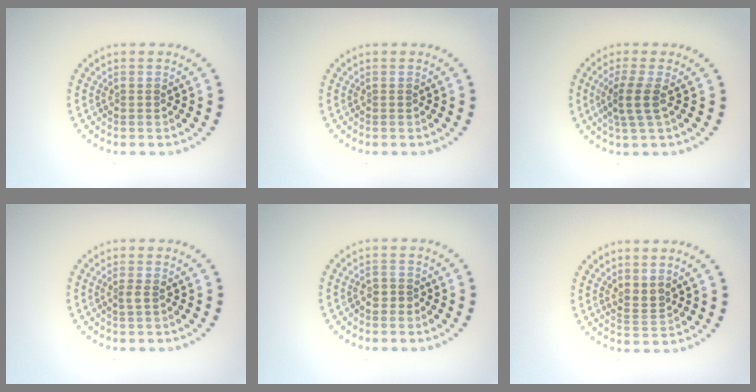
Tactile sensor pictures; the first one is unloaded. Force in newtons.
{"total": 0.0}
{"total": 2.6, "press": 2.0, "slide": 1.5}
{"total": 0.7, "press": 0.5, "slide": 0.5}
{"total": 1.3, "press": 1.2, "slide": 0.5}
{"total": 1.9, "press": 1.3, "slide": 1.3}